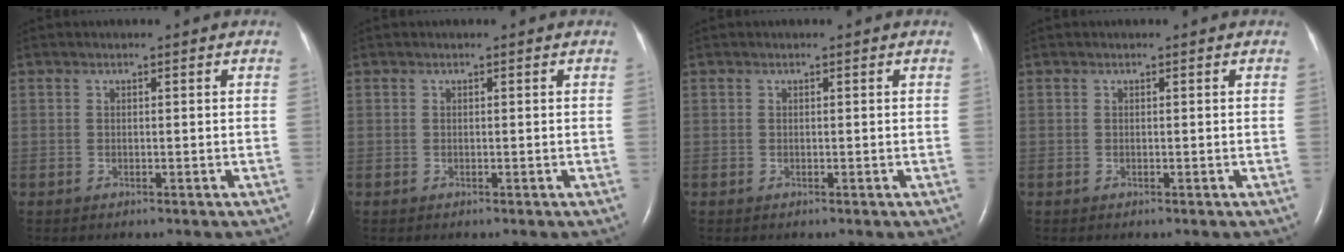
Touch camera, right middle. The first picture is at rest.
{"total": 0.0}
{"total": 0.0}
{"total": 0.0}